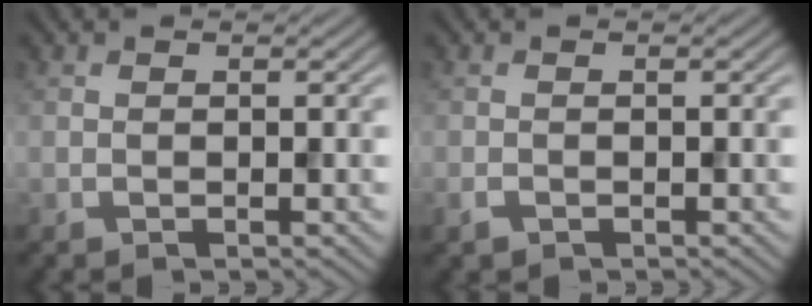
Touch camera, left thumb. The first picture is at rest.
{"total": 1.0, "force": [-0.6, 0.5, 0.5], "torque": [-0.011, -0.003, -0.012]}